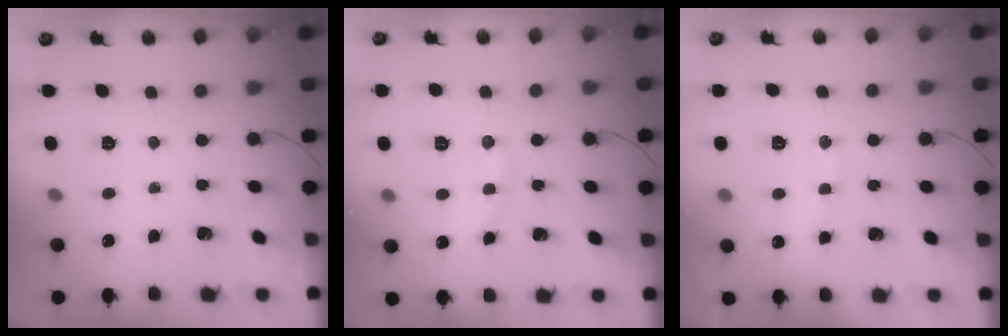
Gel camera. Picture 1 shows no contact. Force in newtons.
{"total": 7.6, "press": 7.5, "slide": 0.4}
{"total": 9.8, "press": 9.7, "slide": 0.9}